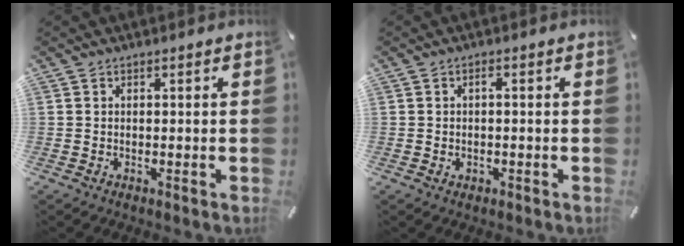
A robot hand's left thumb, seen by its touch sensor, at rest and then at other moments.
{"total": 1.5, "force": [-0.2, 0.8, 1.3], "torque": [-0.025, 0.006, -0.005]}